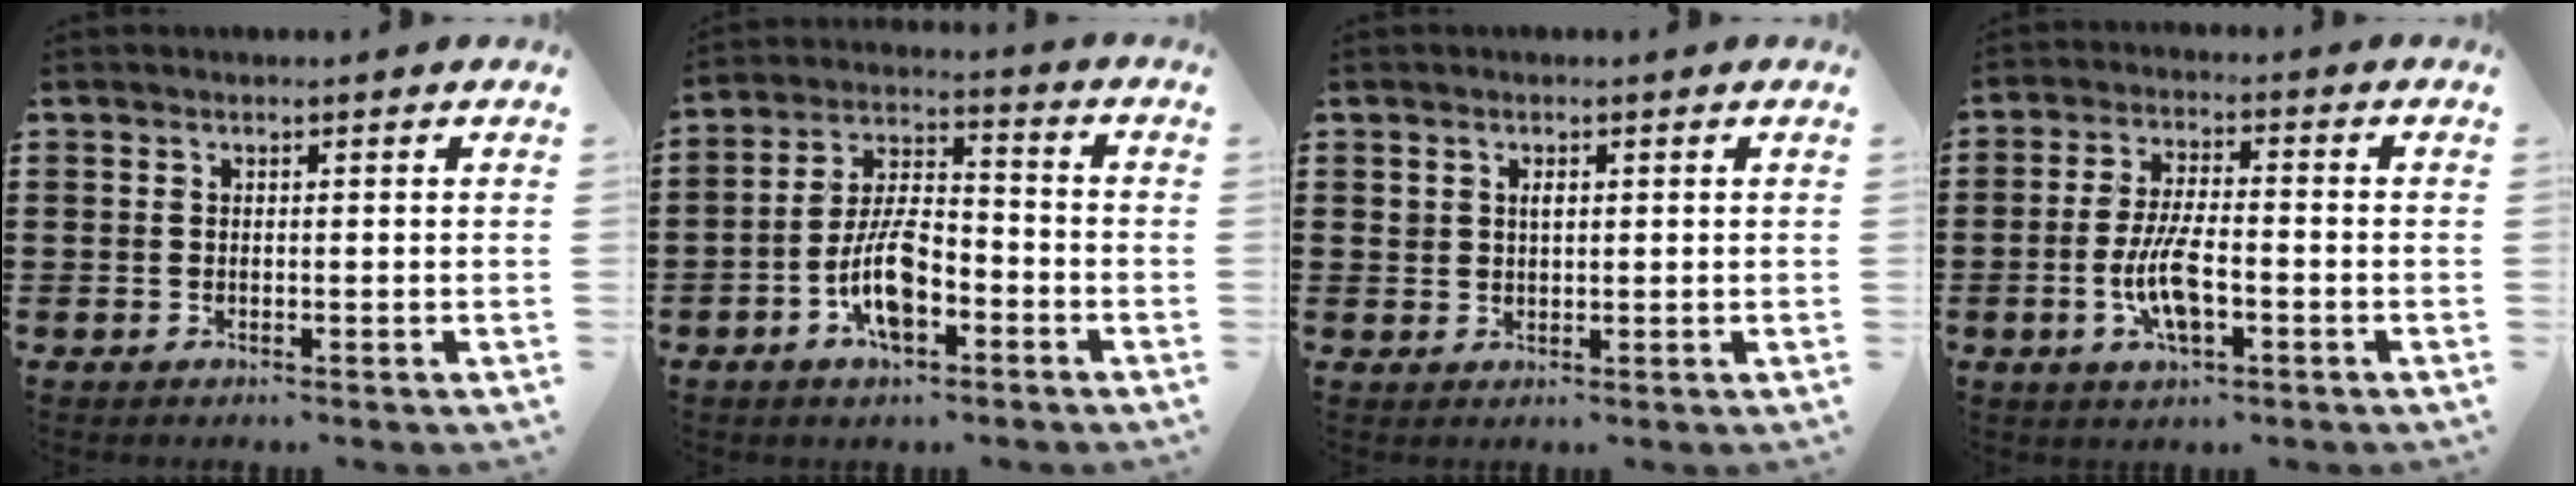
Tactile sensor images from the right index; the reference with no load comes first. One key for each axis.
{"total": 9.0, "fx": -4.0, "fy": 3.8, "fz": 7.2, "tx": -0.156, "ty": 0.001, "tz": -0.076}
{"total": 1.4, "fx": 0.6, "fy": 0.9, "fz": 0.9, "tx": -0.020, "ty": 0.006, "tz": 0.010}
{"total": 8.0, "fx": -2.4, "fy": 2.7, "fz": 7.2, "tx": -0.159, "ty": -0.010, "tz": -0.049}